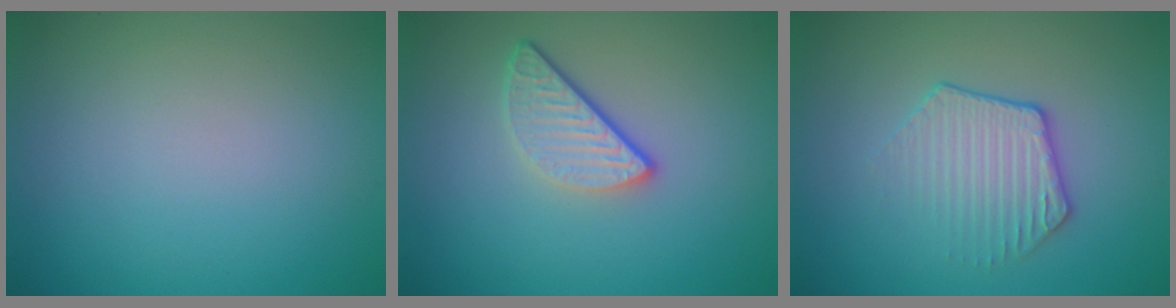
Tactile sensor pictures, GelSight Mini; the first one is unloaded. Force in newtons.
{"total": 3.2, "press": 2.5, "slide": 2.0}
{"total": 2.7, "press": 2.2, "slide": 1.6}